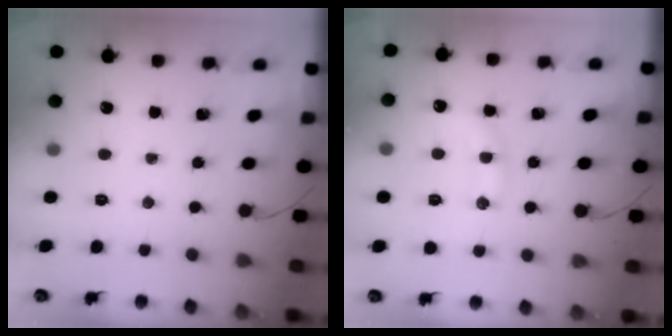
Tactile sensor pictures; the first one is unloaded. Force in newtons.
{"total": 13.4, "press": 13.3, "slide": 0.6}